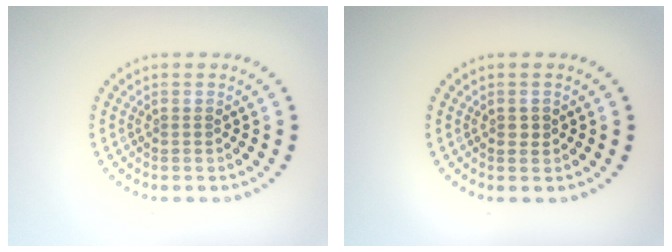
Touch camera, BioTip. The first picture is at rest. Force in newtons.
{"total": 0.8, "press": 0.8, "slide": 0.1}